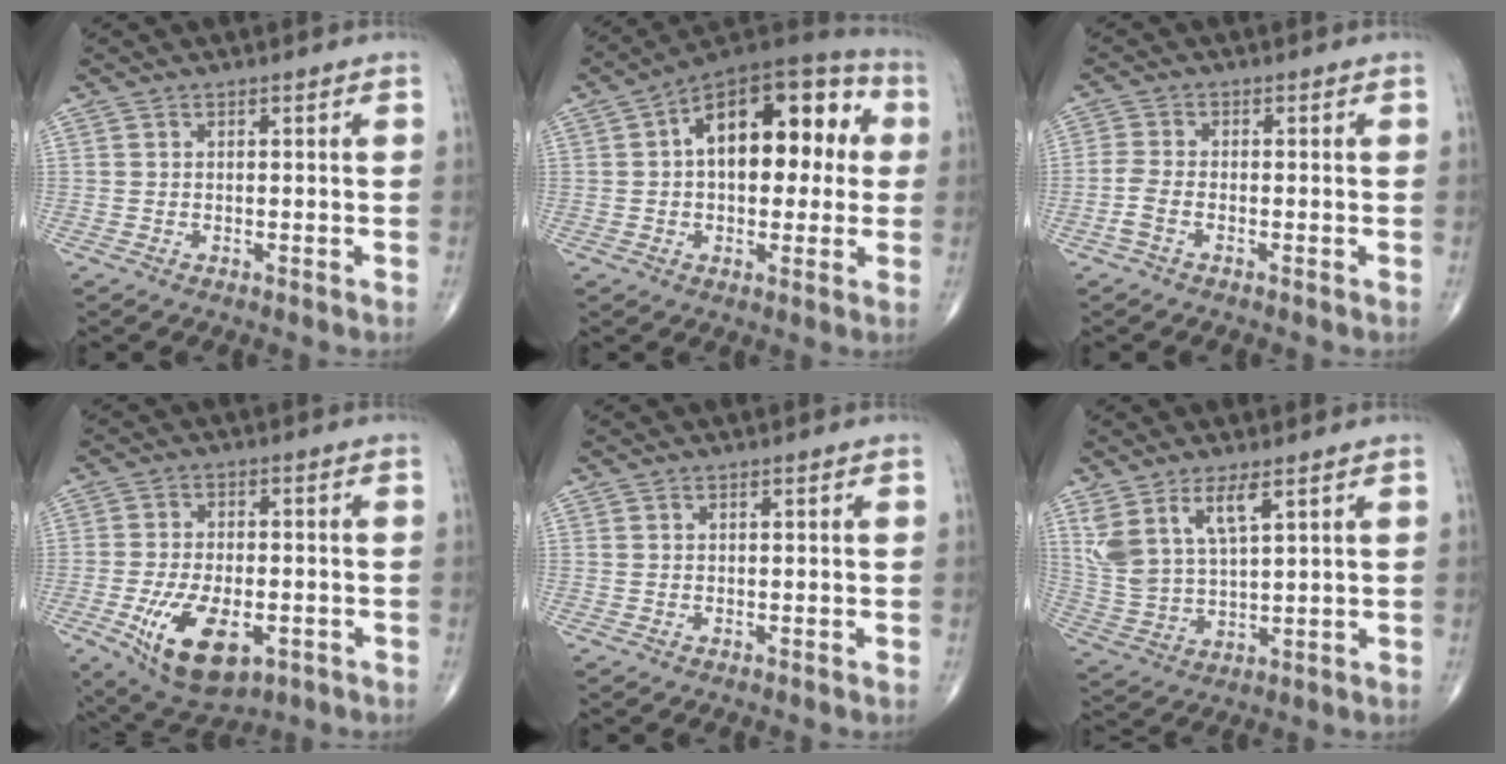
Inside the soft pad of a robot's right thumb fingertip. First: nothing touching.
{"total": 20.0, "force": [3.3, 11.0, 16.3], "torque": [-0.205, 0.036, 0.036]}
{"total": 3.1, "force": [-1.4, 1.4, 2.4], "torque": [-0.064, 0.009, -0.034]}
{"total": 13.4, "force": [-4.7, 6.8, 10.6], "torque": [-0.176, 0.001, -0.065]}
{"total": 0.0}
{"total": 9.2, "force": [5.0, 3.2, 7.0], "torque": [-0.148, -0.023, 0.112]}